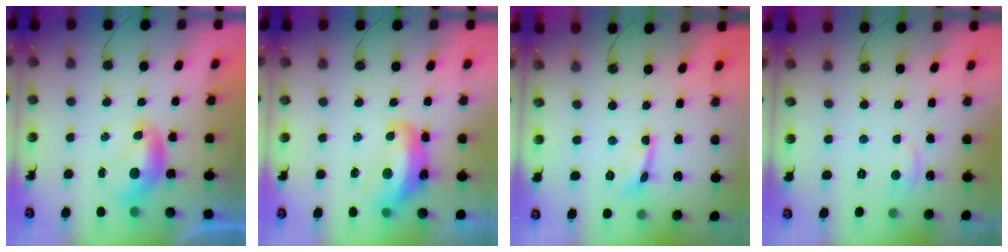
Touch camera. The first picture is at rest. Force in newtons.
{"total": 7.2, "press": 7.1, "slide": 1.2}
{"total": 2.8, "press": 2.8, "slide": 0.4}
{"total": 1.4, "press": 1.1, "slide": 0.8}